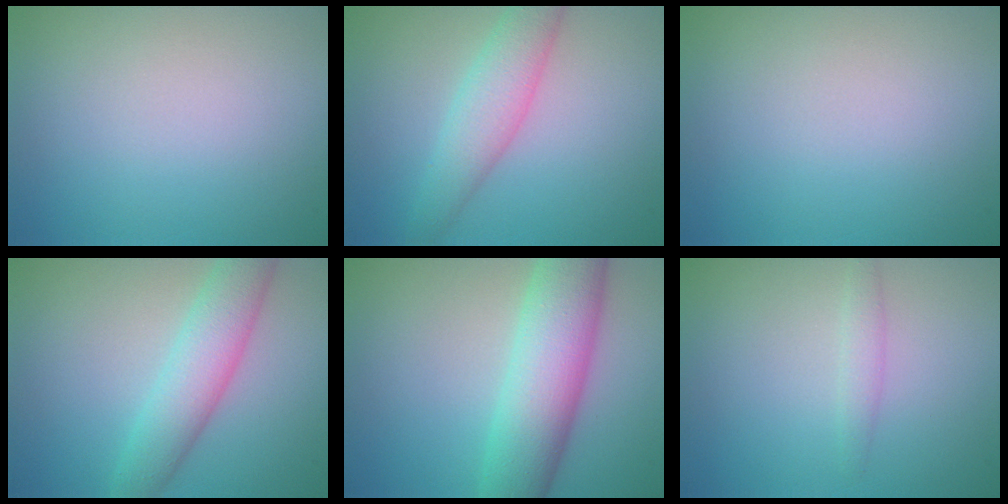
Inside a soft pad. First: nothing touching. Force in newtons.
{"total": 3.6, "press": 3.6, "slide": 0.1}
{"total": 0.0}
{"total": 4.5, "press": 4.5, "slide": 0.1}
{"total": 7.8, "press": 7.8, "slide": 0.1}
{"total": 1.1, "press": 1.1, "slide": 0.0}